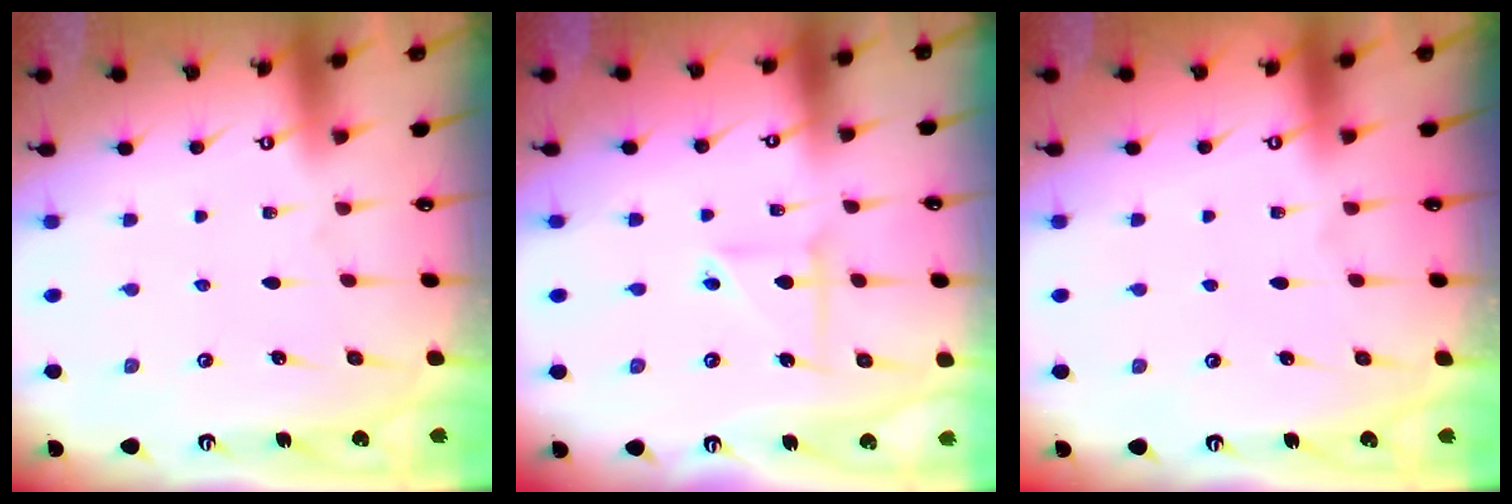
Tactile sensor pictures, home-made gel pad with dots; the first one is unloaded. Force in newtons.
{"total": 4.5, "press": 4.4, "slide": 0.7}
{"total": 0.0}